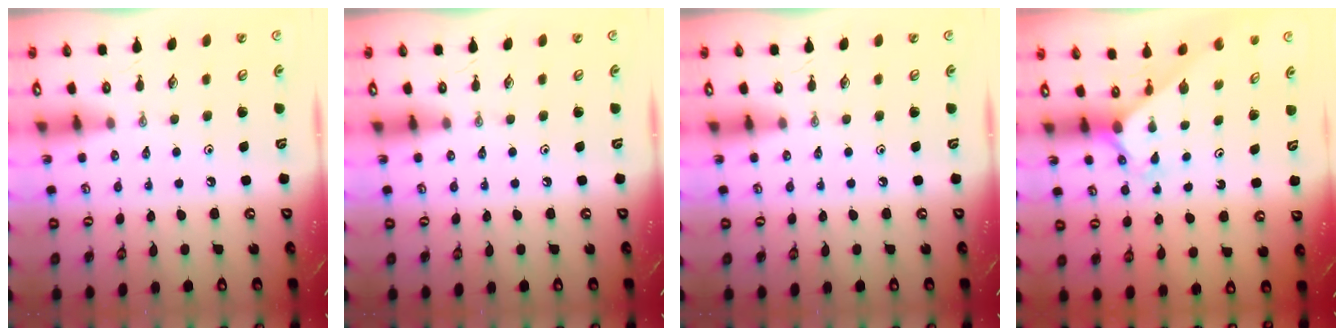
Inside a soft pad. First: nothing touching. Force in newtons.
{"total": 0.0}
{"total": 0.0}
{"total": 1.8, "press": 1.8, "slide": 0.2}